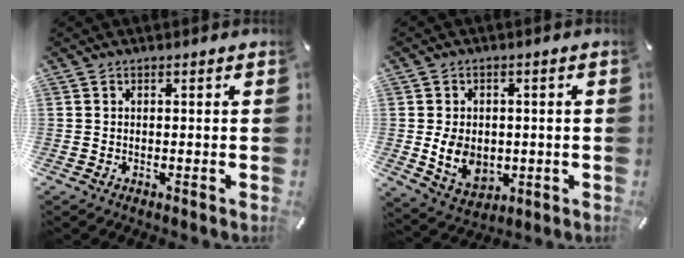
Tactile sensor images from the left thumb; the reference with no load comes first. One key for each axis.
{"total": 9.0, "fx": -1.0, "fy": 7.3, "fz": 5.3, "tx": -0.102, "ty": 0.004, "tz": -0.017}